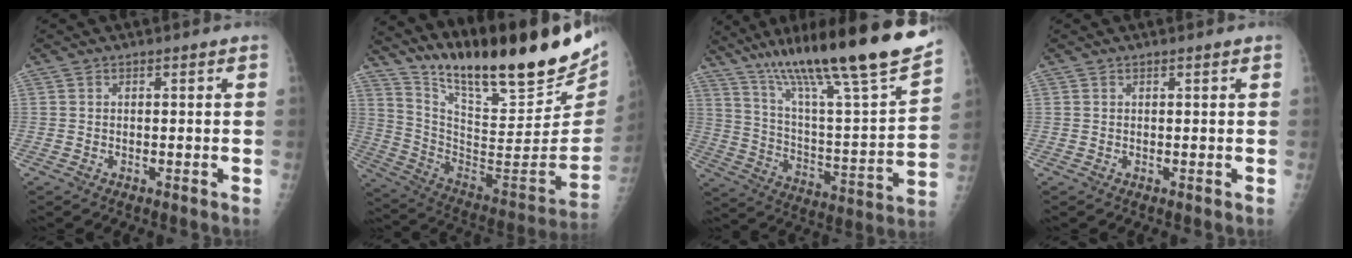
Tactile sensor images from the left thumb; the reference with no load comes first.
{"total": 30.3, "force": [22.5, 7.3, 18.9], "torque": [-0.265, -0.114, 0.352]}
{"total": 27.3, "force": [20.9, 2.4, 17.3], "torque": [-0.262, -0.083, 0.337]}
{"total": 0.6, "force": [0.6, 0.1, 0.2], "torque": [-0.005, 0.001, 0.009]}